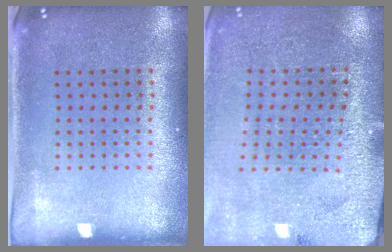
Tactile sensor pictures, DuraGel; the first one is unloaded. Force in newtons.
{"total": 2.8, "press": 2.8, "slide": 0.2}